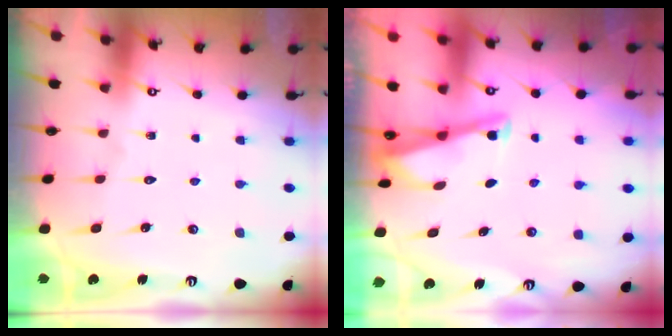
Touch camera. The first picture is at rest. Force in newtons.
{"total": 2.9, "press": 2.9, "slide": 0.3}